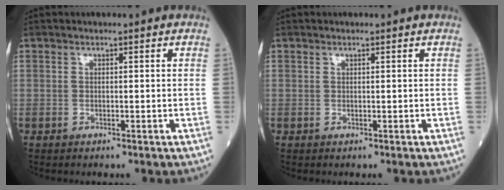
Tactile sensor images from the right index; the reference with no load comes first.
{"total": 0.0}